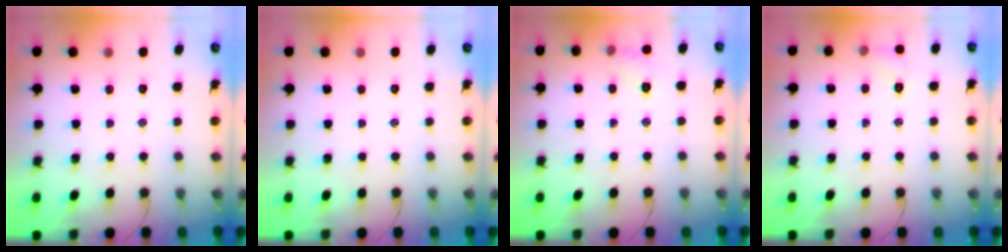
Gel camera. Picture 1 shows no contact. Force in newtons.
{"total": 0.0}
{"total": 5.5, "press": 5.3, "slide": 1.1}
{"total": 5.6, "press": 5.4, "slide": 1.5}